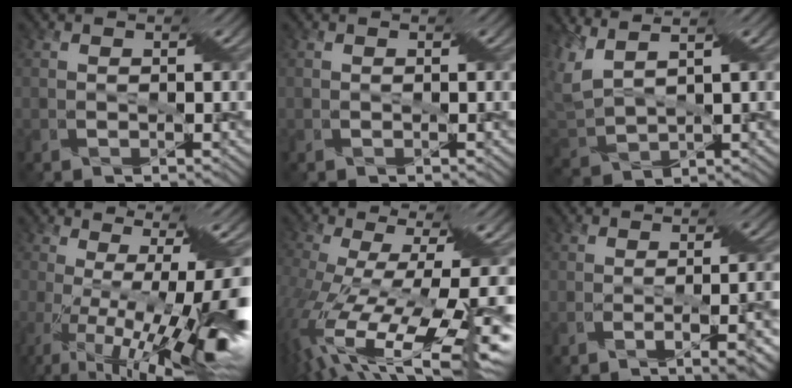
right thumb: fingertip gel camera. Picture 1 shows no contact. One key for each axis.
{"total": 0.0}
{"total": 6.7, "fx": 3.3, "fy": 2.3, "fz": 5.4, "tx": -0.154, "ty": 0.008, "tz": 0.065}
{"total": 15.0, "fx": -2.7, "fy": 3.9, "fz": 14.2, "tx": -0.227, "ty": -0.013, "tz": -0.037}
{"total": 17.2, "fx": -5.5, "fy": 5.1, "fz": 15.5, "tx": -0.326, "ty": -0.028, "tz": -0.075}
{"total": 7.7, "fx": -4.5, "fy": 1.3, "fz": 6.0, "tx": -0.089, "ty": 0.011, "tz": -0.065}